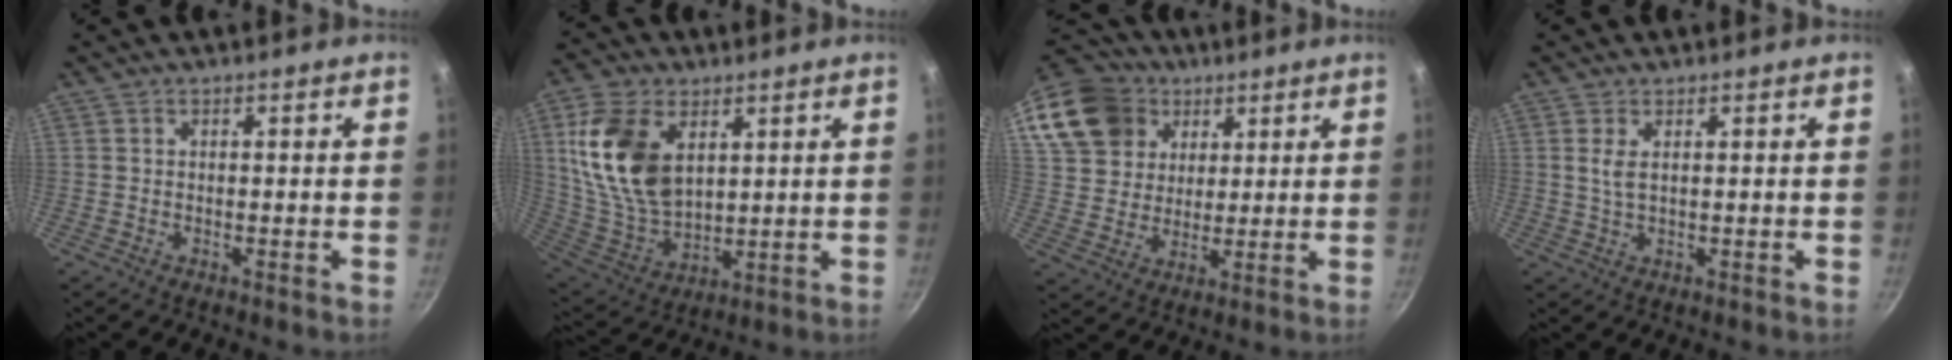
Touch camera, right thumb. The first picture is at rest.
{"total": 17.5, "force": [5.4, 10.8, 12.7], "torque": [-0.229, -0.024, 0.119]}
{"total": 16.7, "force": [8.2, 13.0, 6.6], "torque": [-0.118, 0.003, 0.155]}
{"total": 2.6, "force": [0.8, 1.1, 2.2], "torque": [-0.046, -0.006, 0.019]}